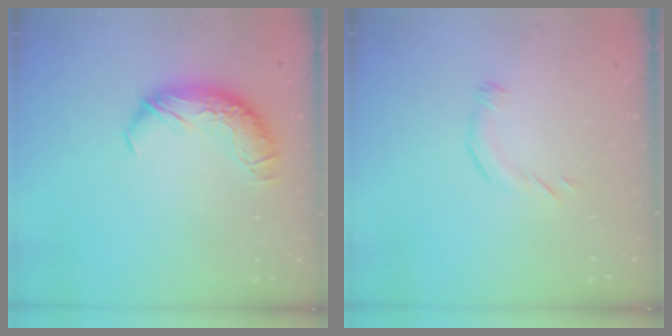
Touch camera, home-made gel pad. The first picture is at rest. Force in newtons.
{"total": 4.3, "press": 4.2, "slide": 0.7}